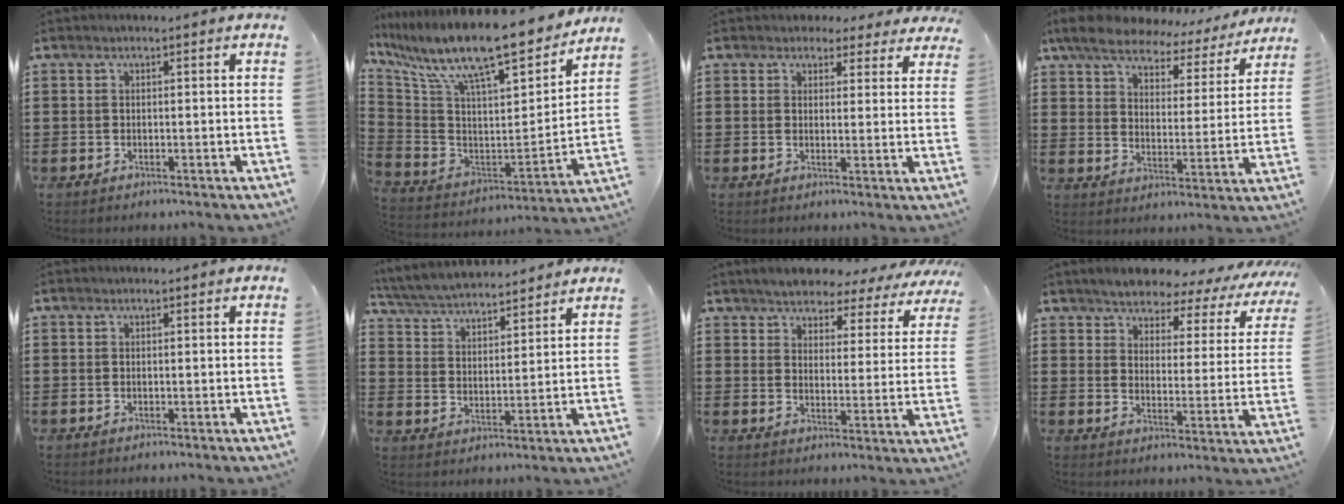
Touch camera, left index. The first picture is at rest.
{"total": 13.9, "force": [11.5, 1.6, 7.7], "torque": [-0.177, -0.087, 0.190]}
{"total": 3.3, "force": [2.8, 1.6, 0.4], "torque": [-0.015, -0.003, 0.051]}
{"total": 7.0, "force": [6.1, 2.4, 2.2], "torque": [-0.067, -0.033, 0.105]}
{"total": 0.0}
{"total": 5.0, "force": [5.0, 0.3, 0.9], "torque": [-0.042, -0.027, 0.086]}
{"total": 4.6, "force": [4.6, 0.7, 0.4], "torque": [-0.036, -0.029, 0.077]}
{"total": 4.8, "force": [4.6, 0.9, 0.9], "torque": [-0.047, -0.033, 0.075]}